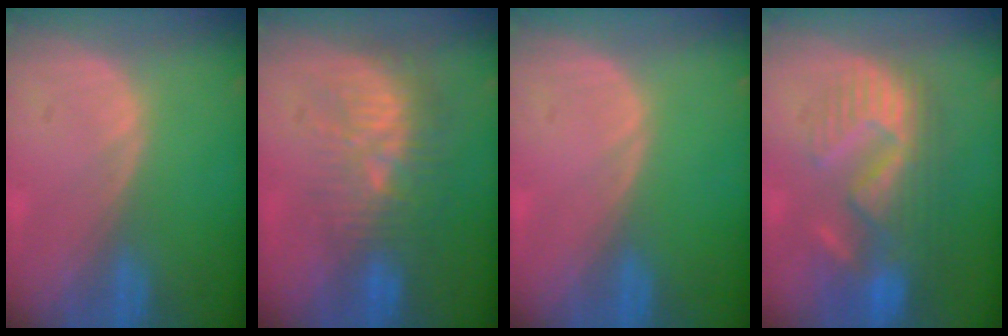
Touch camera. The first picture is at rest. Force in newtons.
{"total": 9.9, "press": 9.0, "slide": 4.2}
{"total": 0.0}
{"total": 10.9, "press": 9.8, "slide": 4.9}